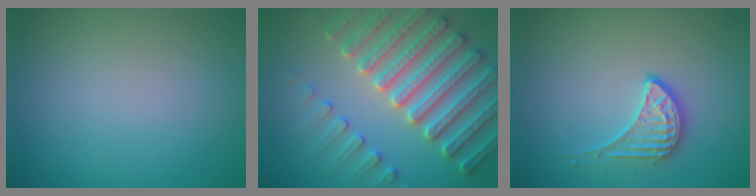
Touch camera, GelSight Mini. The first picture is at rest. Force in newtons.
{"total": 7.6, "press": 7.3, "slide": 1.9}
{"total": 2.3, "press": 1.7, "slide": 1.5}